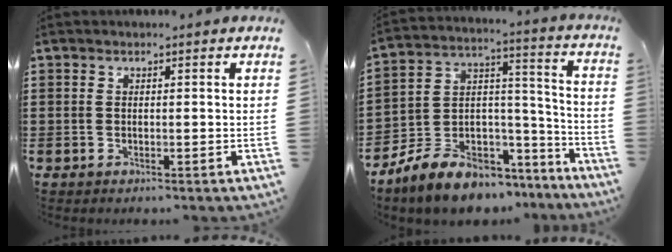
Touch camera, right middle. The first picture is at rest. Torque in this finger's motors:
{"motor_torque": [2.09, -0.05, 1.05, 0.21]}